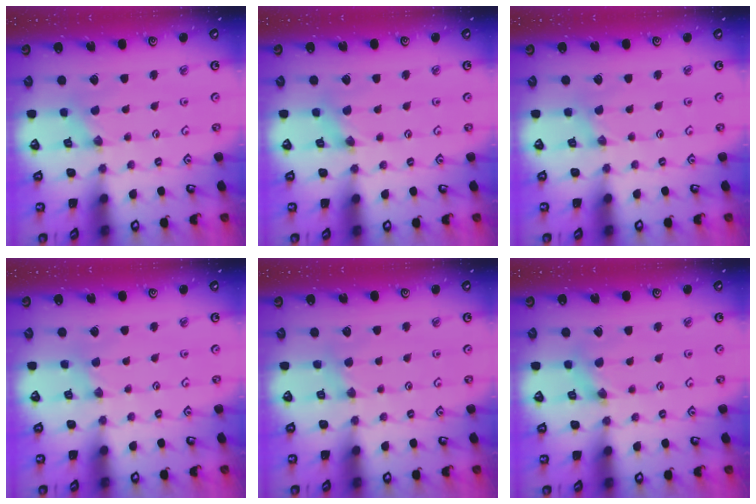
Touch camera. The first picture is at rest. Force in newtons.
{"total": 1.2, "press": 1.1, "slide": 0.2}
{"total": 0.0}
{"total": 1.6, "press": 1.5, "slide": 0.4}
{"total": 3.7, "press": 3.7, "slide": 0.6}
{"total": 2.1, "press": 2.1, "slide": 0.2}